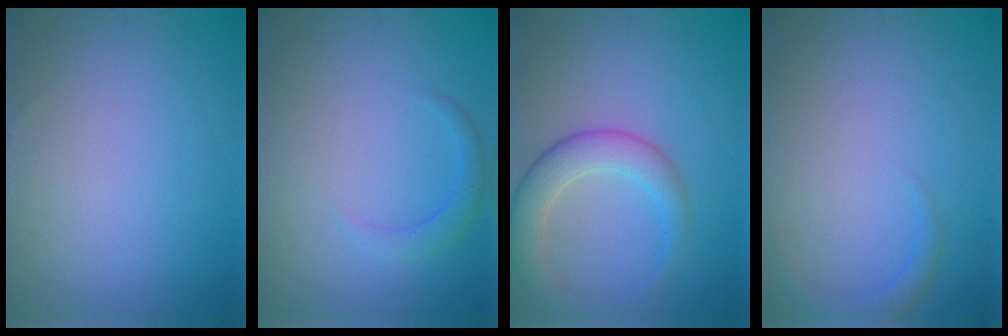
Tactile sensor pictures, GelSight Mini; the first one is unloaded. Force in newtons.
{"total": 1.5, "press": 1.5, "slide": 0.1}
{"total": 4.1, "press": 4.1, "slide": 0.3}
{"total": 1.5, "press": 1.5, "slide": 0.1}